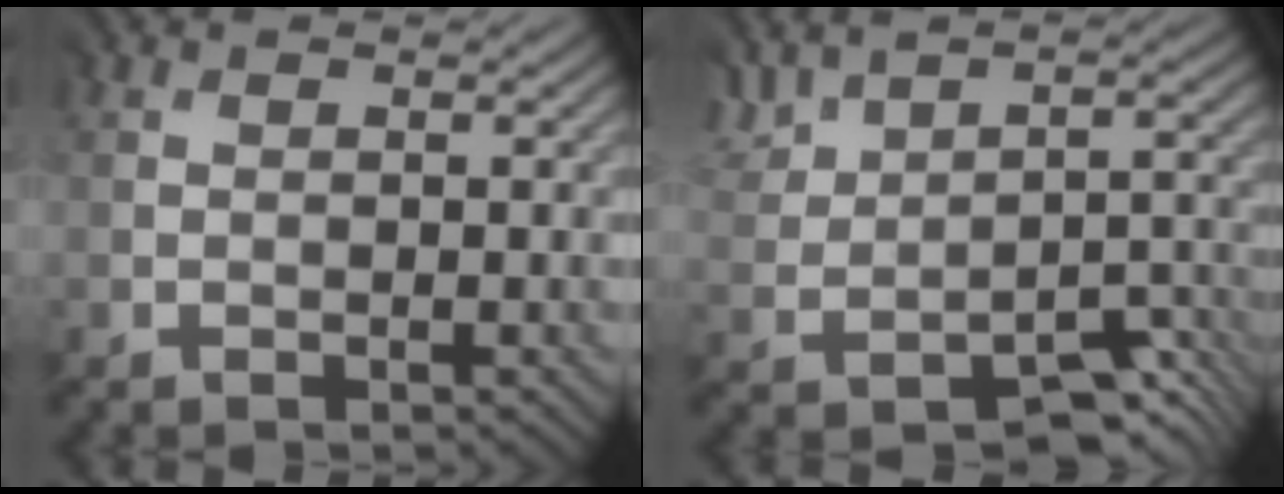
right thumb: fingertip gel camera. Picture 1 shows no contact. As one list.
[{"total": 3.5, "force": [0.4, 2.8, 2.1], "torque": [-0.039, -0.004, 0.011]}]